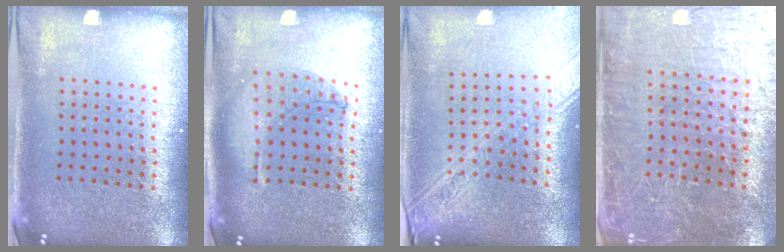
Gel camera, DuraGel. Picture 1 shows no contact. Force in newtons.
{"total": 0.7, "press": 0.7, "slide": 0.2}
{"total": 2.2, "press": 1.9, "slide": 1.2}
{"total": 3.3, "press": 3.3, "slide": 0.5}